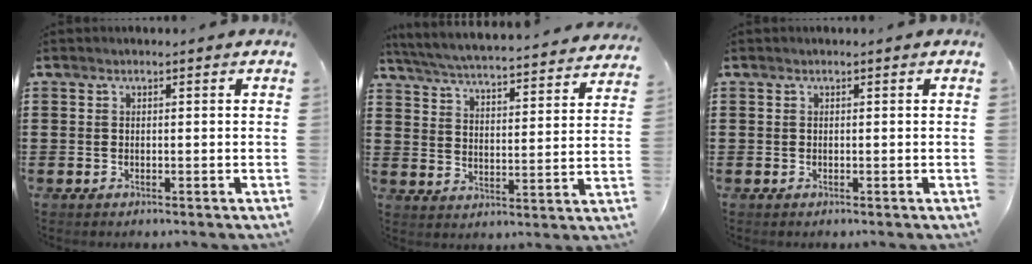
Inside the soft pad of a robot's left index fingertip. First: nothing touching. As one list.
[{"total": 4.7, "force": [4.5, -0.6, 1.2], "torque": [-0.046, -0.038, 0.070]}, {"total": 0.0}]